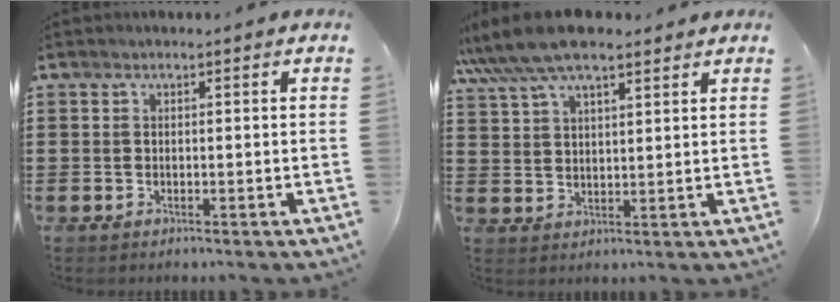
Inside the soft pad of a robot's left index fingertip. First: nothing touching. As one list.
[{"total": 8.4, "force": [6.8, 2.4, 4.3], "torque": [-0.104, -0.008, 0.127]}]